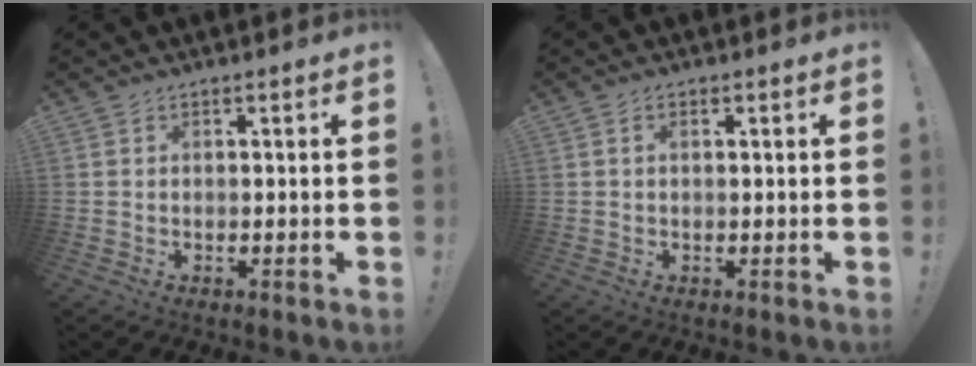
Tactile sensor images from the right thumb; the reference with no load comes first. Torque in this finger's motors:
{"motor_torque": [-0.05, -0.13, -0.39, 0.31, 0.07]}